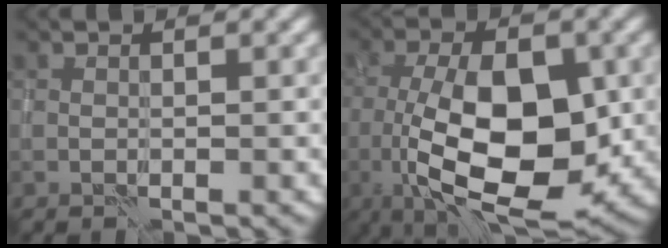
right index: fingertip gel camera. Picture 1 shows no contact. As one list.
[{"total": 12.5, "force": [-2.3, 5.6, 10.9], "torque": [-0.183, -0.009, -0.040]}]